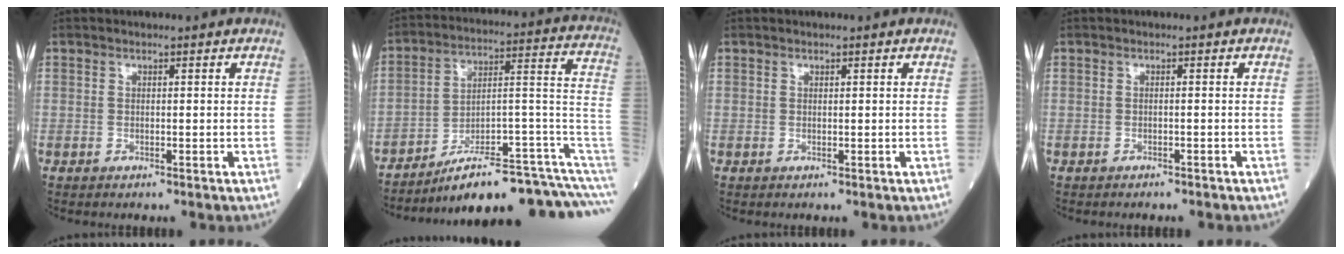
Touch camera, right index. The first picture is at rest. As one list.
[{"total": 20.1, "force": [-16.3, 1.7, 11.7], "torque": [-0.094, 0.060, -0.234]}, {"total": 0.0}, {"total": 1.6, "force": [-1.4, 0.3, 0.6], "torque": [-0.017, -0.004, -0.015]}]